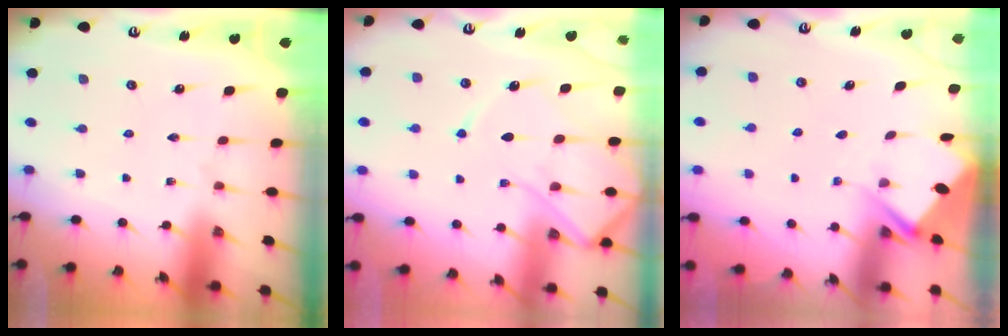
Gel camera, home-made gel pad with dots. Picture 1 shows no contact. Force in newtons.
{"total": 11.0, "press": 10.9, "slide": 1.2}
{"total": 2.9, "press": 2.9, "slide": 0.4}